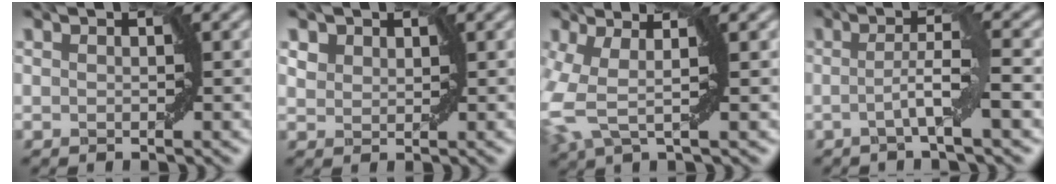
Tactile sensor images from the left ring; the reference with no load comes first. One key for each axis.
{"total": 1.4, "fx": 1.0, "fy": 1.0, "fz": 0.2, "tx": -0.007, "ty": 0.002, "tz": 0.021}
{"total": 4.2, "fx": 0.2, "fy": 1.4, "fz": 4.0, "tx": -0.107, "ty": -0.001, "tz": 0.000}
{"total": 3.8, "fx": -0.6, "fy": 0.4, "fz": 3.7, "tx": -0.060, "ty": 0.002, "tz": -0.018}